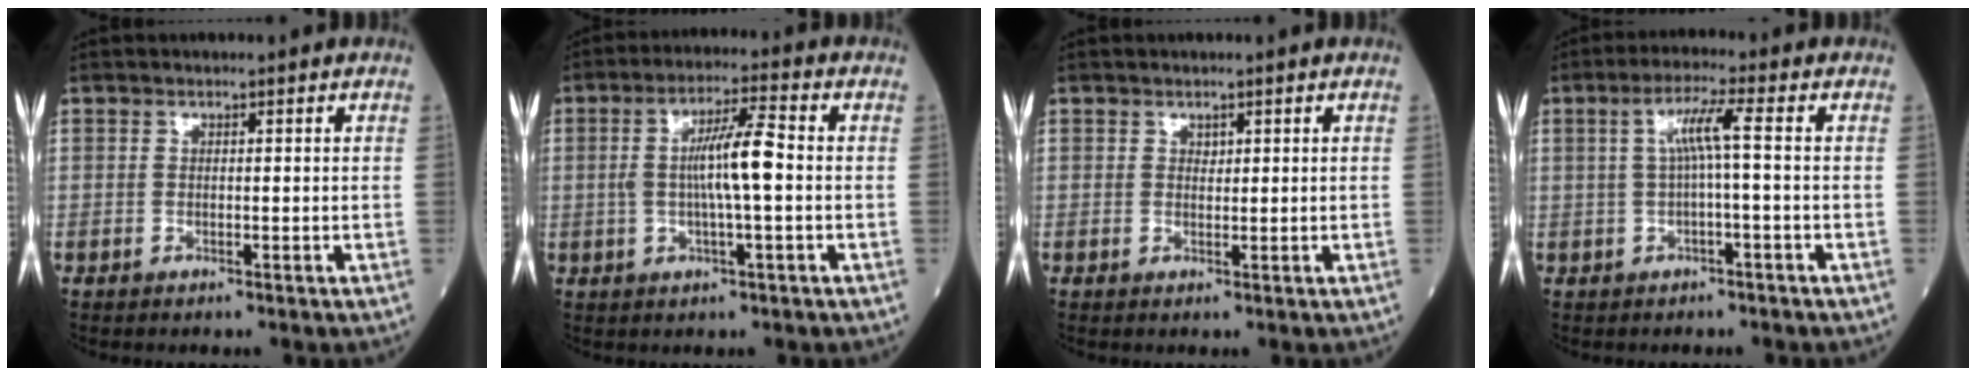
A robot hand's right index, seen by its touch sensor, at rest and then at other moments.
{"total": 7.7, "force": [-0.1, 0.6, 7.7], "torque": [-0.144, 0.009, -0.006]}
{"total": 0.7, "force": [0.4, 0.5, 0.3], "torque": [-0.001, -0.002, 0.007]}
{"total": 4.5, "force": [0.3, -0.2, 4.5], "torque": [-0.084, 0.016, 0.009]}